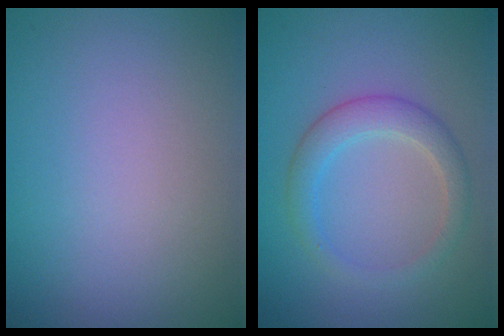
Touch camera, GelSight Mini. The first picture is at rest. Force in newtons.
{"total": 2.8, "press": 2.8, "slide": 0.2}